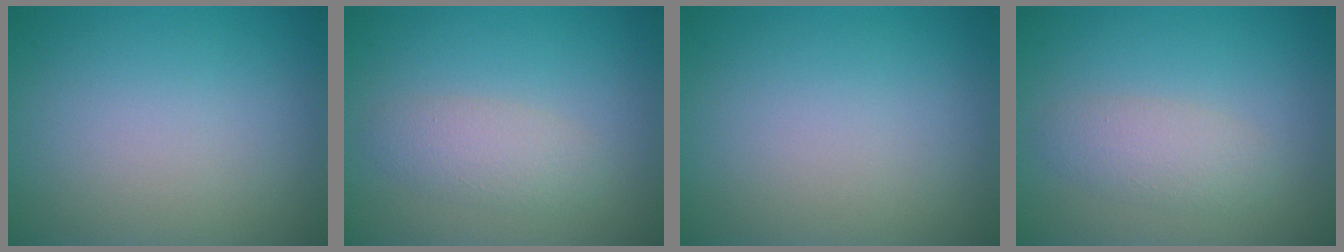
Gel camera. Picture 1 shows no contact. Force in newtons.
{"total": 2.5, "press": 2.5, "slide": 0.1}
{"total": 0.0}
{"total": 2.5, "press": 2.5, "slide": 0.1}